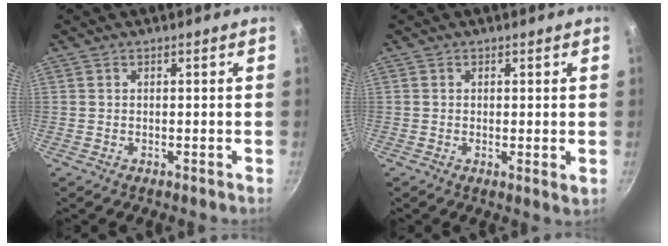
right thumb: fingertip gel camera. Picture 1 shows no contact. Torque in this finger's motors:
{"motor_torque": [-0.08, 0.22, -0.22, 0.00, 0.06]}